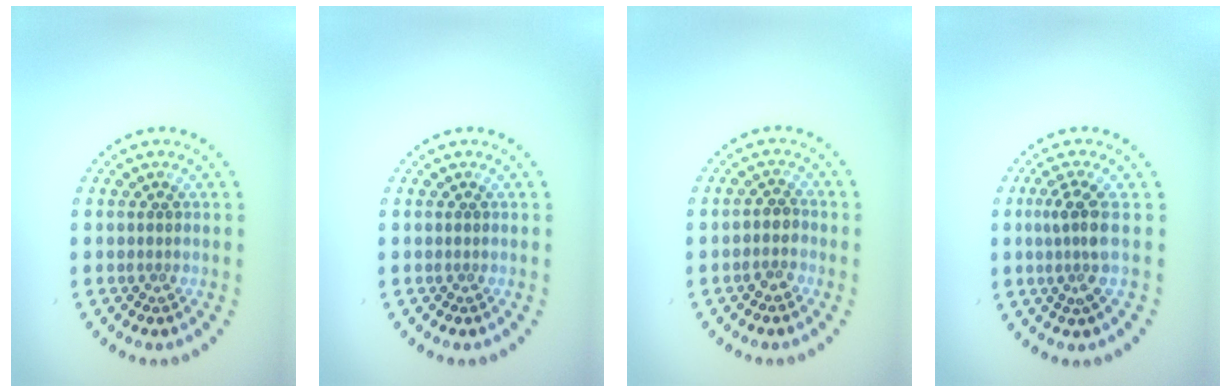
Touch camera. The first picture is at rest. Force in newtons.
{"total": 0.0}
{"total": 1.8, "press": 1.5, "slide": 1.0}
{"total": 2.8, "press": 2.0, "slide": 1.9}